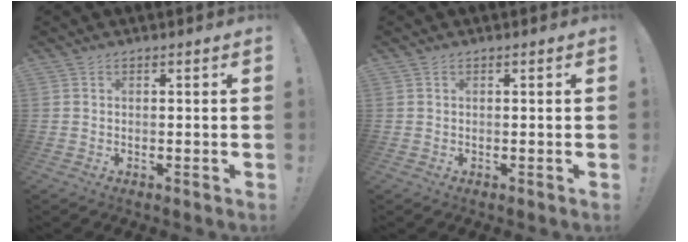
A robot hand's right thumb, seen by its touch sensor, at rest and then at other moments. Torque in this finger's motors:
{"motor_torque": [0.14, 0.01, -0.35, 0.28, 0.01]}